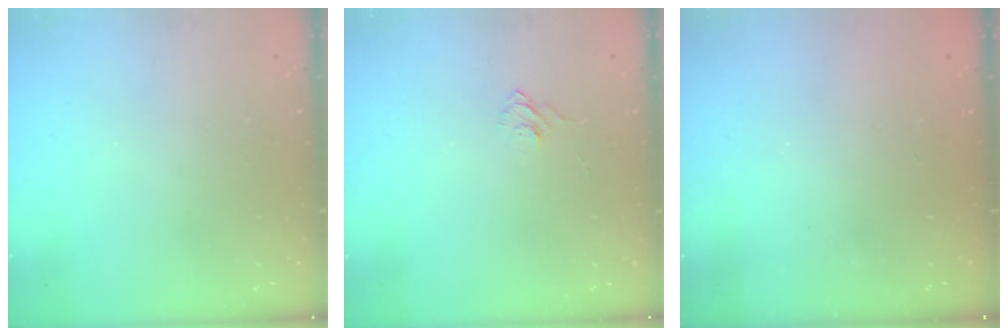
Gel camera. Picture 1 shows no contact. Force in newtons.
{"total": 4.5, "press": 4.4, "slide": 0.4}
{"total": 1.5, "press": 1.4, "slide": 0.6}